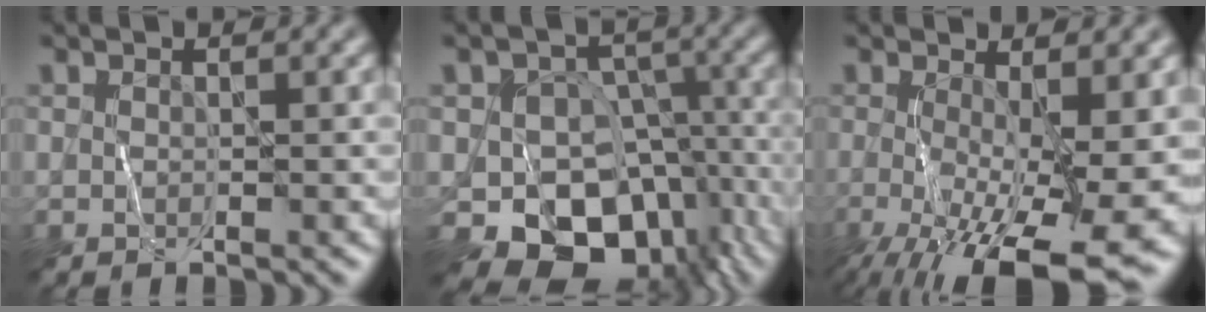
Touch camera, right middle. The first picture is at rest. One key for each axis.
{"total": 13.3, "fx": -7.4, "fy": 9.4, "fz": 5.8, "tx": -0.089, "ty": -0.004, "tz": -0.104}
{"total": 11.3, "fx": -3.5, "fy": 3.6, "fz": 10.1, "tx": -0.183, "ty": -0.028, "tz": -0.052}